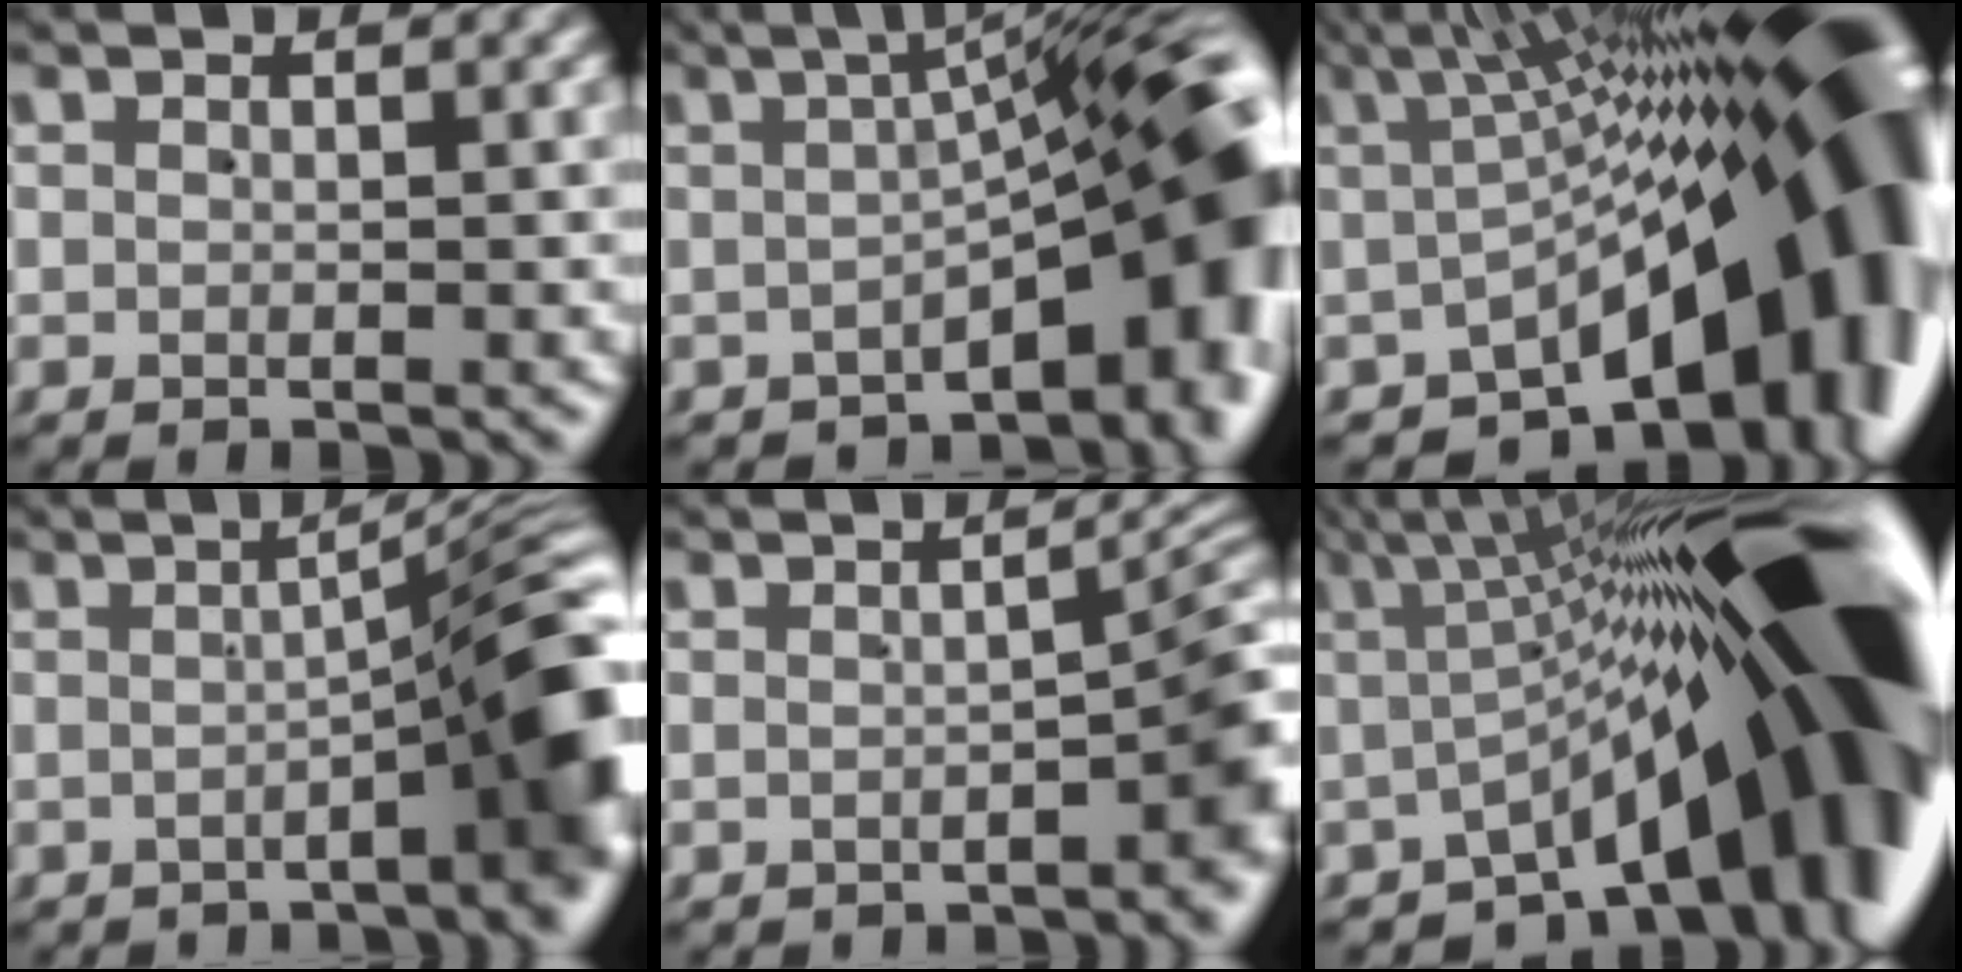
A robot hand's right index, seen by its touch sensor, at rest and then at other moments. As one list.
[{"total": 13.9, "force": [-2.6, 5.3, 12.6], "torque": [-0.131, 0.008, -0.038]}, {"total": 26.1, "force": [-2.8, 11.8, 23.1], "torque": [-0.278, -0.015, -0.038]}, {"total": 8.4, "force": [-2.5, 1.9, 7.8], "torque": [-0.085, 0.018, -0.041]}, {"total": 4.5, "force": [-1.3, 1.5, 4.0], "torque": [-0.045, 0.013, -0.026]}, {"total": 22.6, "force": [-3.2, 9.2, 20.4], "torque": [-0.256, -0.013, -0.043]}]